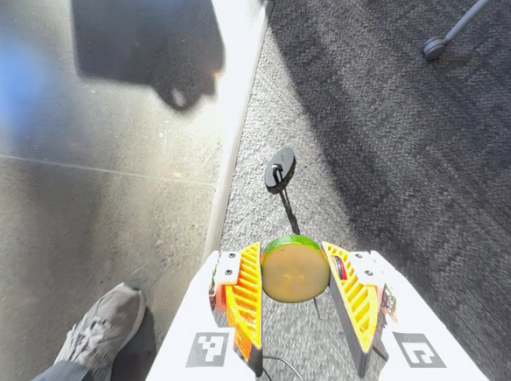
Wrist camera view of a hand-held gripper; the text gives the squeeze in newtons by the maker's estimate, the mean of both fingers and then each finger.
{"total": 7.9, "left": 7.8, "right": 7.9}